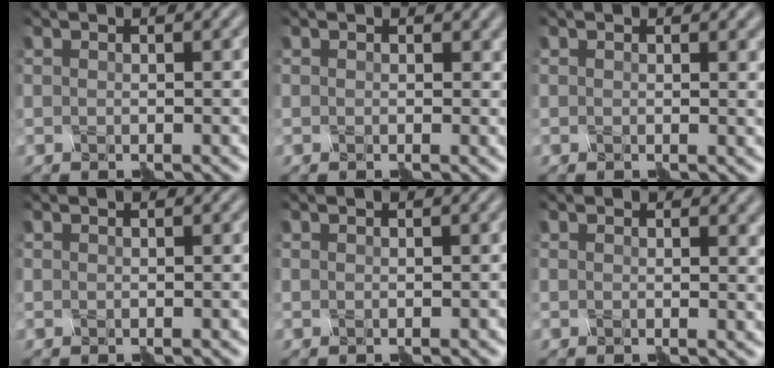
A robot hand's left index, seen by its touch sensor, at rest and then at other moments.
{"total": 1.8, "force": [0.4, 1.5, 0.9], "torque": [-0.017, 0.000, 0.007]}
{"total": 1.3, "force": [0.7, 0.6, 0.9], "torque": [-0.011, 0.001, 0.011]}
{"total": 0.0}
{"total": 0.0}
{"total": 2.4, "force": [1.0, 1.3, 1.8], "torque": [-0.023, 0.000, 0.019]}